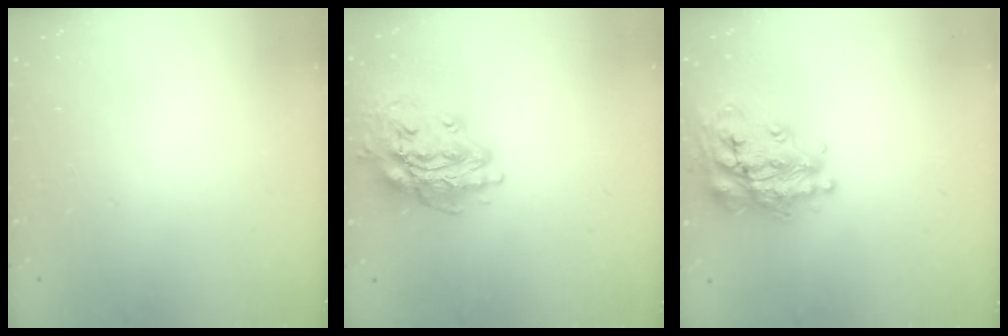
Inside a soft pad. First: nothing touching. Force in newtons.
{"total": 15.6, "press": 15.6, "slide": 1.3}
{"total": 20.7, "press": 20.6, "slide": 1.6}